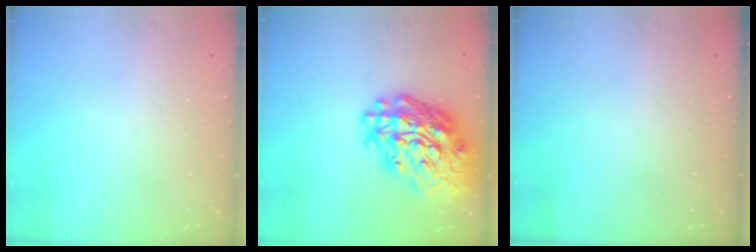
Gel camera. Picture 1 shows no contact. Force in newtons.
{"total": 24.3, "press": 24.2, "slide": 2.6}
{"total": 0.0}